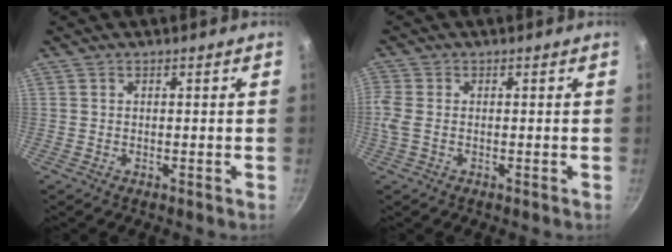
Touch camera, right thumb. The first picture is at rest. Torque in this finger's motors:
{"motor_torque": [-0.30, -0.29, 0.63, 0.29, 0.00]}